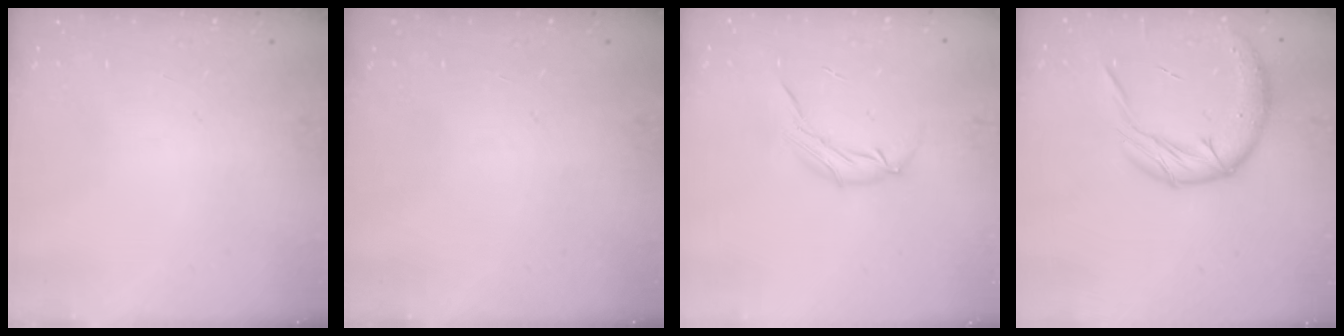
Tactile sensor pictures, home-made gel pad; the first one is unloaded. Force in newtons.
{"total": 0.0}
{"total": 6.6, "press": 6.6, "slide": 0.6}
{"total": 14.7, "press": 14.5, "slide": 2.0}